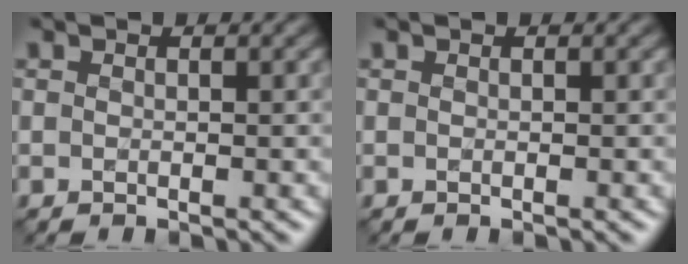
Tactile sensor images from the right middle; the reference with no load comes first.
{"total": 0.0}